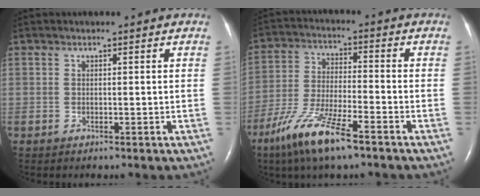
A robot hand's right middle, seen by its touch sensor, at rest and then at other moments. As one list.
[{"total": 11.3, "force": [-7.3, 1.8, 8.4], "torque": [-0.177, -0.022, -0.137]}]